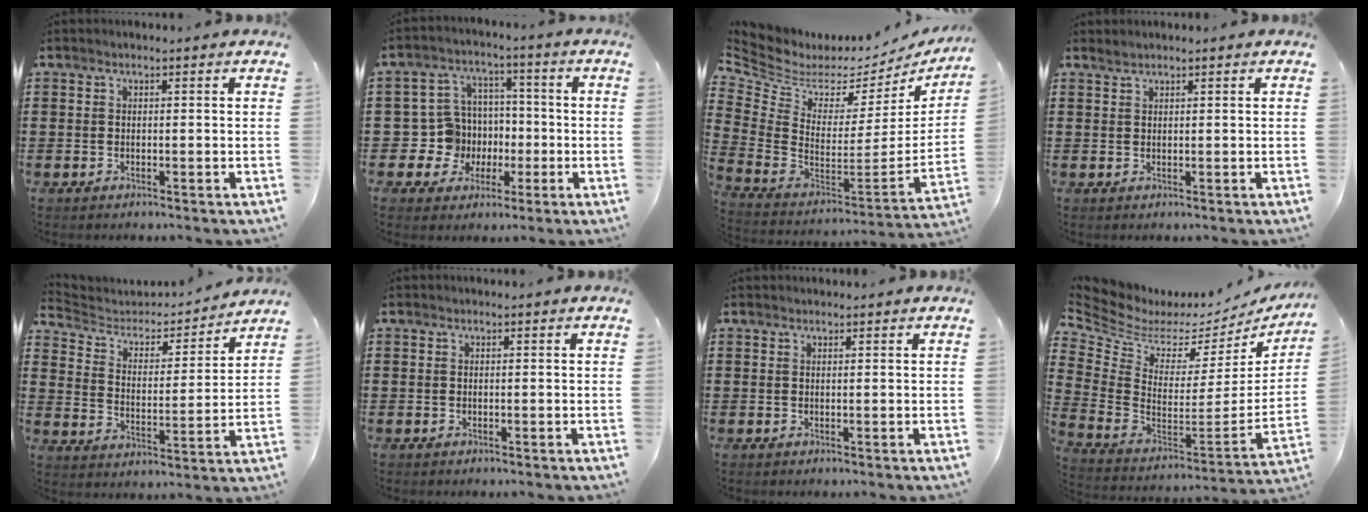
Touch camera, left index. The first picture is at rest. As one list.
[{"total": 8.6, "force": [-0.9, 8.5, 1.2], "torque": [-0.079, 0.002, -0.009]}, {"total": 3.9, "force": [2.7, 2.6, 1.3], "torque": [-0.060, -0.042, 0.043]}, {"total": 0.8, "force": [0.8, 0.1, 0.2], "torque": [-0.006, 0.000, 0.017]}, {"total": 3.7, "force": [3.3, 1.6, 0.5], "torque": [-0.037, -0.027, 0.049]}, {"total": 0.0}, {"total": 0.7, "force": [0.6, 0.0, 0.2], "torque": [-0.005, -0.001, 0.013]}, {"total": 4.3, "force": [3.0, 2.7, 1.4], "torque": [-0.064, -0.041, 0.050]}]